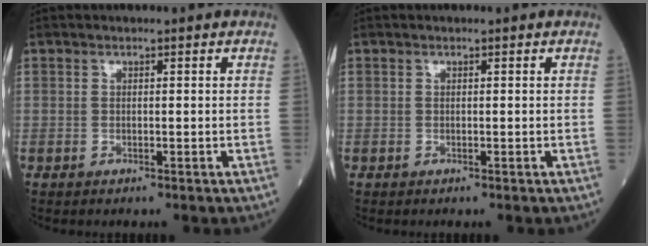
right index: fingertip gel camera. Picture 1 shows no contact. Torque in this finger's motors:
{"motor_torque": [0.03, 0.03, 0.00, 0.00]}